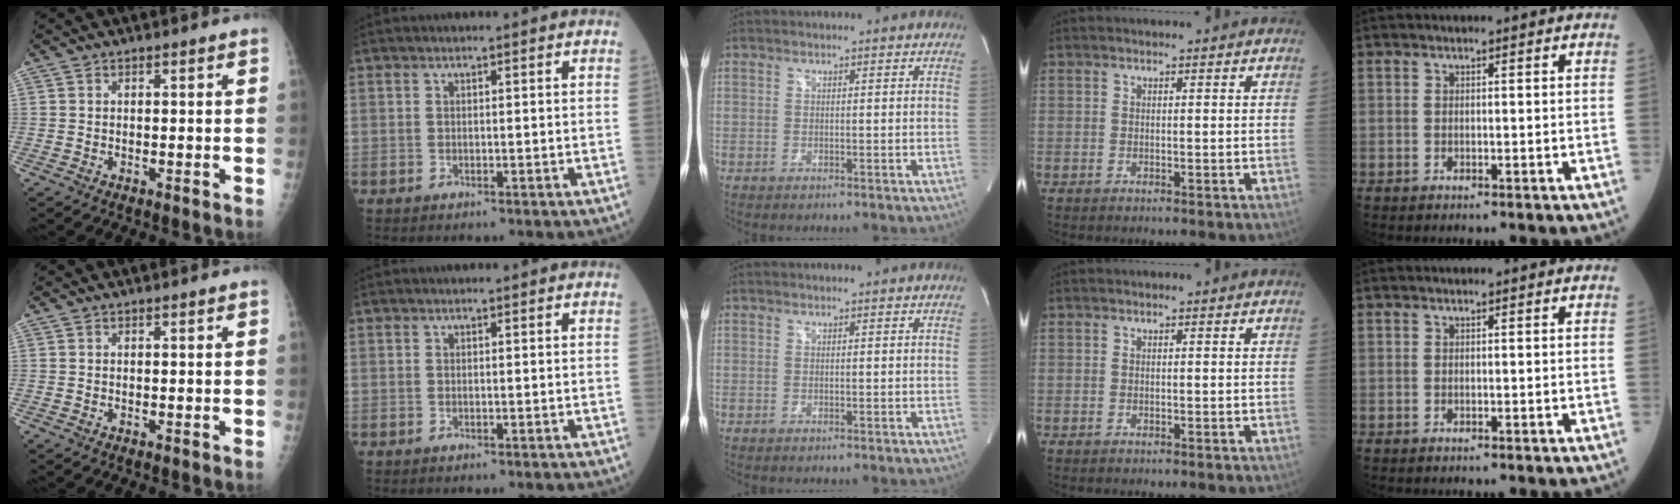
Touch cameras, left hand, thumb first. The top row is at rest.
{}